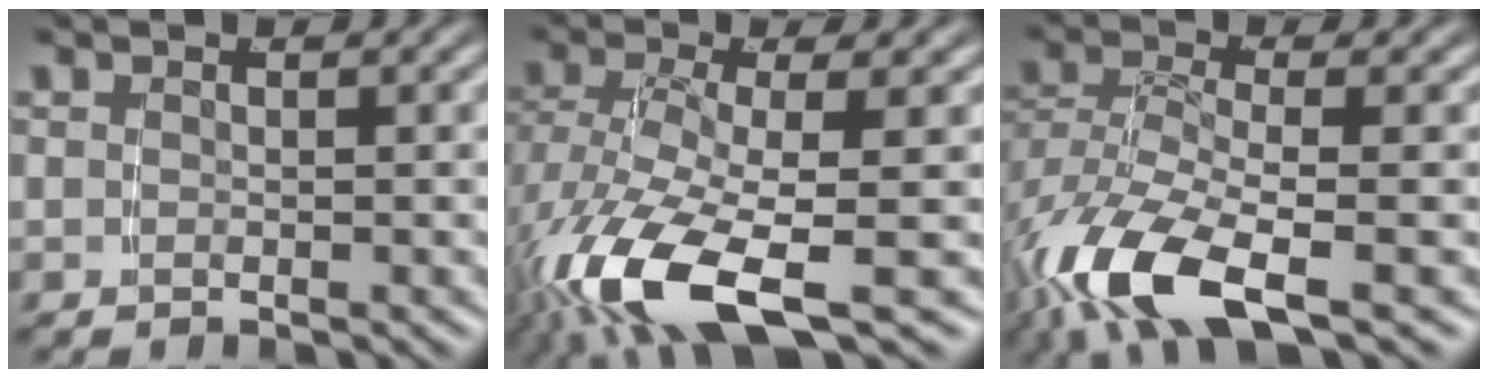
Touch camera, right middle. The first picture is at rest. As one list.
[{"total": 8.3, "force": [-3.5, 3.0, 6.8], "torque": [-0.158, -0.048, -0.029]}, {"total": 7.3, "force": [-3.5, 2.9, 5.7], "torque": [-0.142, -0.043, -0.036]}]